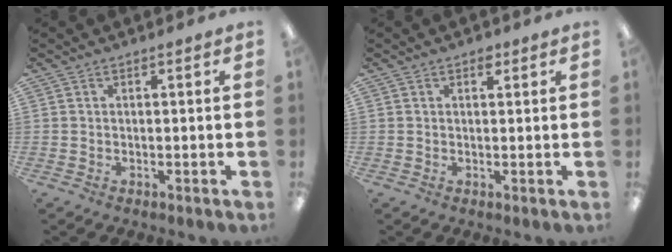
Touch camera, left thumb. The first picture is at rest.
{"total": 1.6, "force": [1.0, 0.9, 0.9], "torque": [-0.003, -0.004, 0.014]}